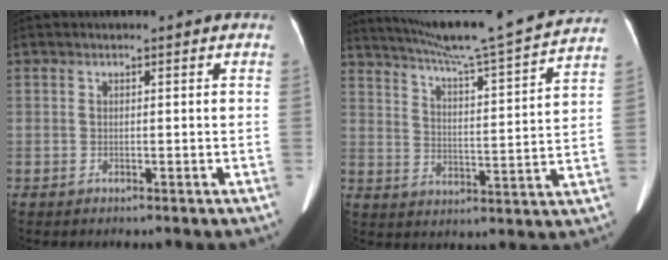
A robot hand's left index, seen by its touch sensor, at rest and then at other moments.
{"total": 21.5, "force": [19.3, -1.1, 9.5], "torque": [-0.162, -0.023, 0.267]}